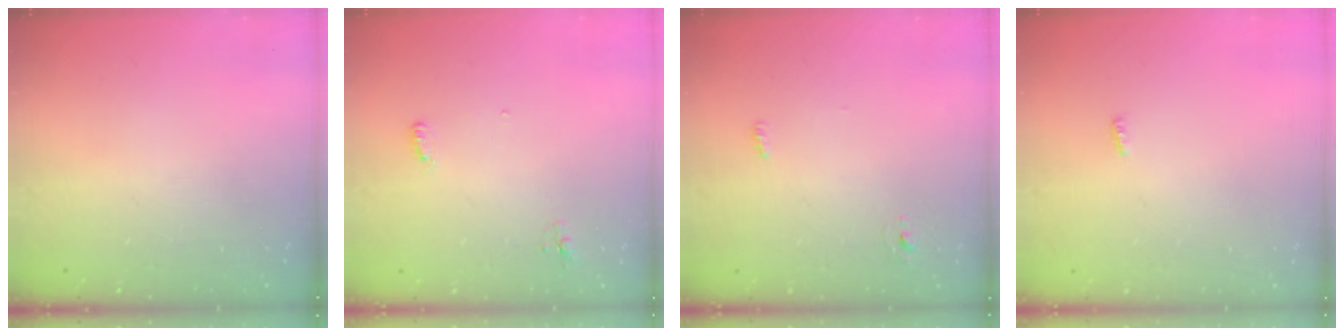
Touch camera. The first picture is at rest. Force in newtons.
{"total": 3.6, "press": 3.5, "slide": 0.9}
{"total": 3.1, "press": 2.8, "slide": 1.2}
{"total": 3.0, "press": 2.9, "slide": 0.8}